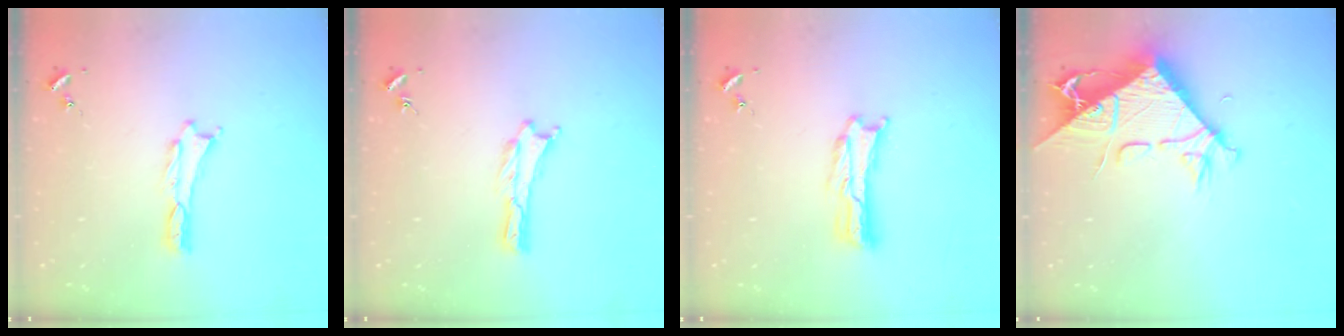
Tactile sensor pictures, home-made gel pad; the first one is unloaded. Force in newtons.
{"total": 0.0}
{"total": 1.0, "press": 1.0, "slide": 0.2}
{"total": 9.7, "press": 9.7, "slide": 1.3}